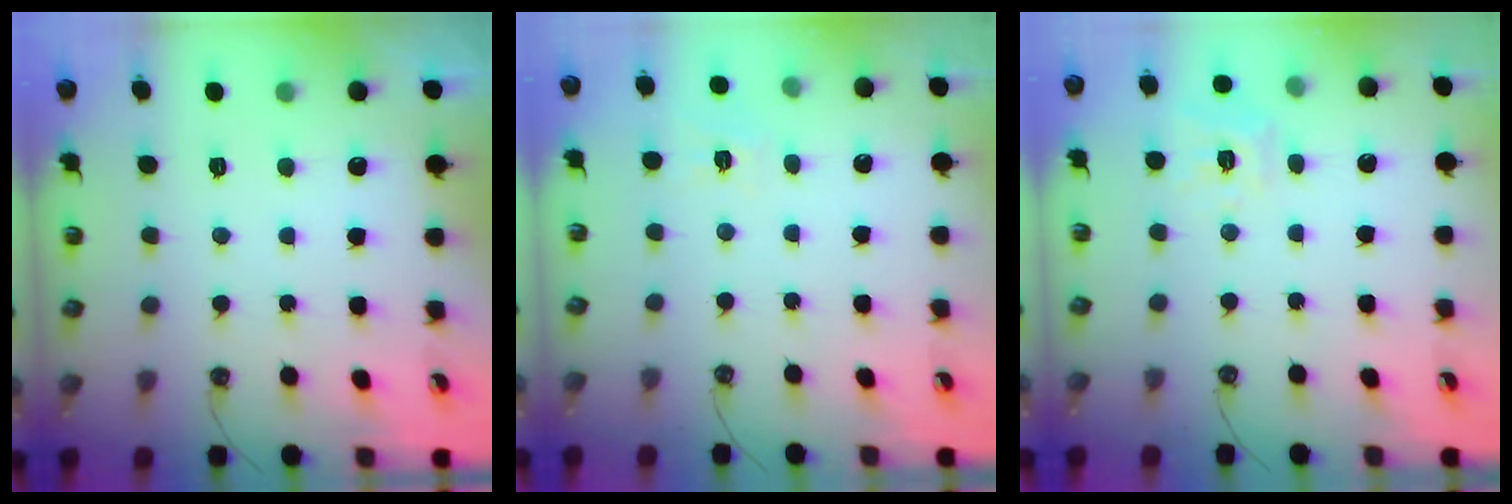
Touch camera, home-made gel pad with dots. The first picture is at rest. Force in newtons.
{"total": 4.0, "press": 4.0, "slide": 0.4}
{"total": 8.8, "press": 8.8, "slide": 0.8}